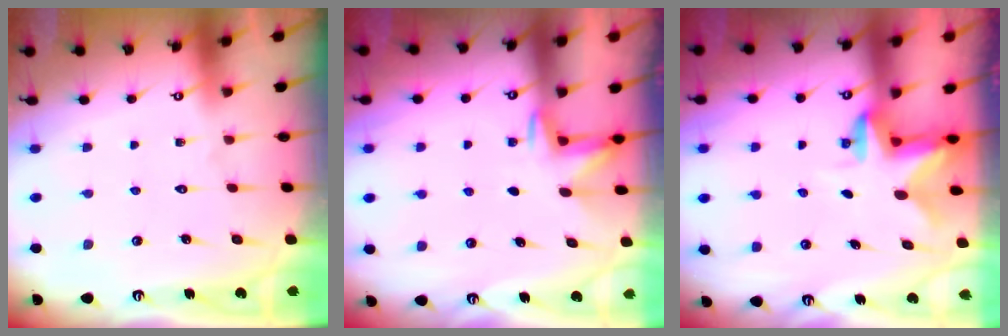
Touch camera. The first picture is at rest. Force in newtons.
{"total": 2.5, "press": 2.4, "slide": 0.7}
{"total": 2.4, "press": 2.3, "slide": 0.4}